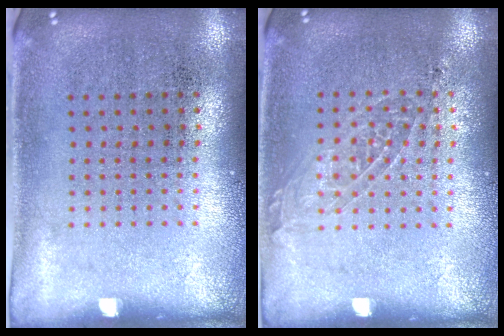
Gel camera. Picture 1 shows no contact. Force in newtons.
{"total": 1.1, "press": 1.0, "slide": 0.3}